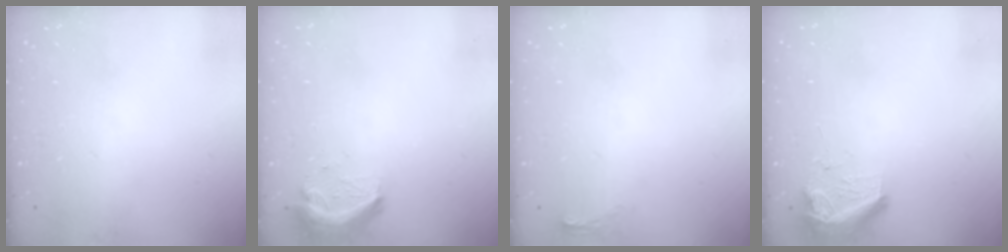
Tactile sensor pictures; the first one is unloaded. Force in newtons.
{"total": 9.4, "press": 9.4, "slide": 0.4}
{"total": 4.0, "press": 3.9, "slide": 1.0}
{"total": 8.5, "press": 8.5, "slide": 0.5}